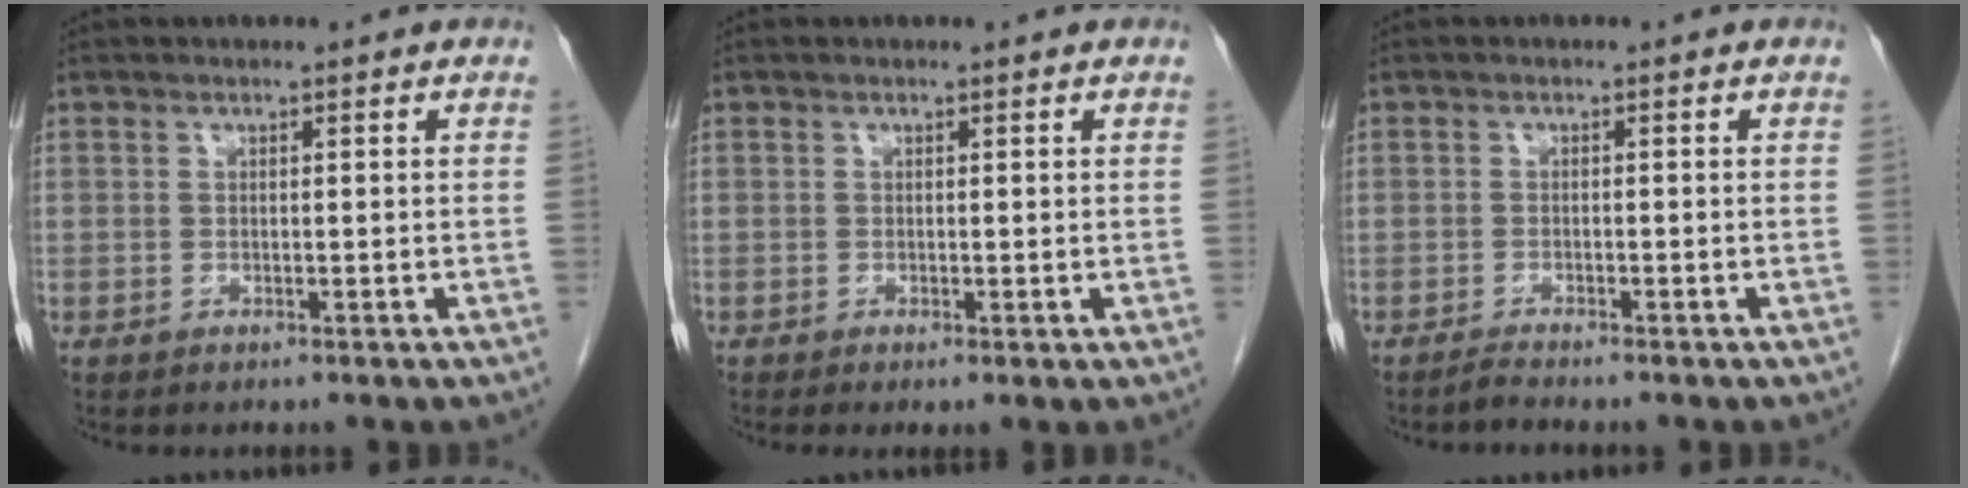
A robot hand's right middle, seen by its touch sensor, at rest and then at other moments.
{"total": 0.8, "force": [-0.1, 0.2, 0.8], "torque": [-0.017, -0.003, 0.001]}
{"total": 1.2, "force": [-1.2, -0.2, 0.2], "torque": [-0.009, -0.005, -0.023]}